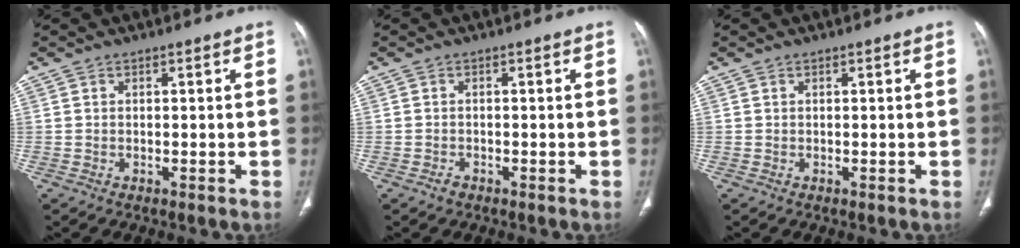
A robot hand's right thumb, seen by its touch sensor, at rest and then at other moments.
{"total": 1.2, "force": [-0.8, 0.8, 0.4], "torque": [-0.009, 0.003, -0.015]}
{"total": 0.0}